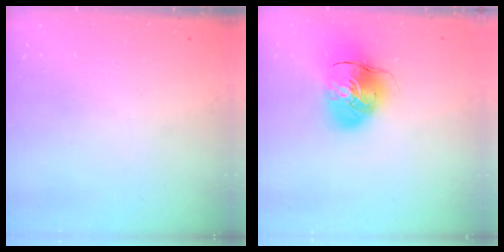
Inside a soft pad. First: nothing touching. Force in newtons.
{"total": 11.4, "press": 11.3, "slide": 1.8}